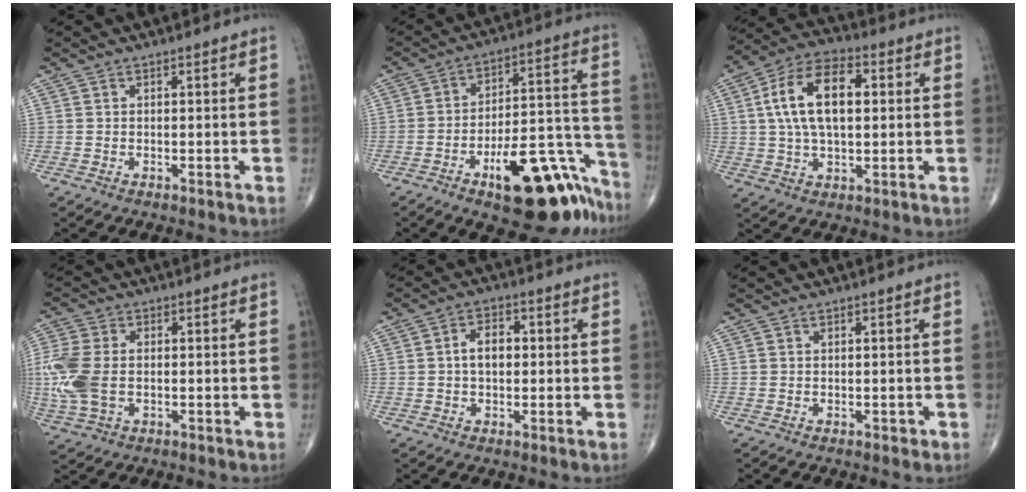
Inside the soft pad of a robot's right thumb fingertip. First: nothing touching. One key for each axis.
{"total": 21.2, "fx": -12.7, "fy": 8.2, "fz": 14.8, "tx": -0.125, "ty": 0.111, "tz": -0.180}
{"total": 14.7, "fx": 2.5, "fy": 7.9, "fz": 12.2, "tx": -0.220, "ty": 0.019, "tz": 0.042}
{"total": 11.2, "fx": -0.7, "fy": 7.1, "fz": 8.7, "tx": -0.230, "ty": 0.002, "tz": -0.012}
{"total": 5.0, "fx": 0.3, "fy": 3.2, "fz": 3.9, "tx": -0.063, "ty": 0.014, "tz": 0.000}
{"total": 0.5, "fx": -0.1, "fy": 0.4, "fz": 0.3, "tx": -0.002, "ty": 0.001, "tz": -0.002}